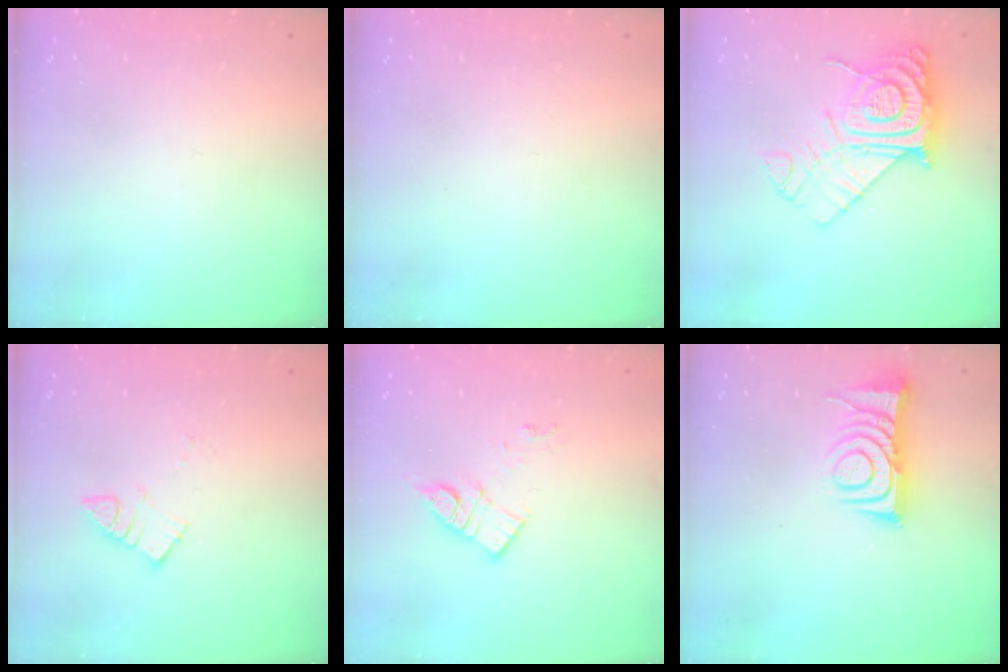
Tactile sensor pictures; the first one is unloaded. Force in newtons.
{"total": 0.0}
{"total": 13.5, "press": 13.5, "slide": 1.1}
{"total": 4.9, "press": 4.8, "slide": 0.5}
{"total": 10.4, "press": 10.4, "slide": 0.6}
{"total": 9.7, "press": 9.7, "slide": 0.9}